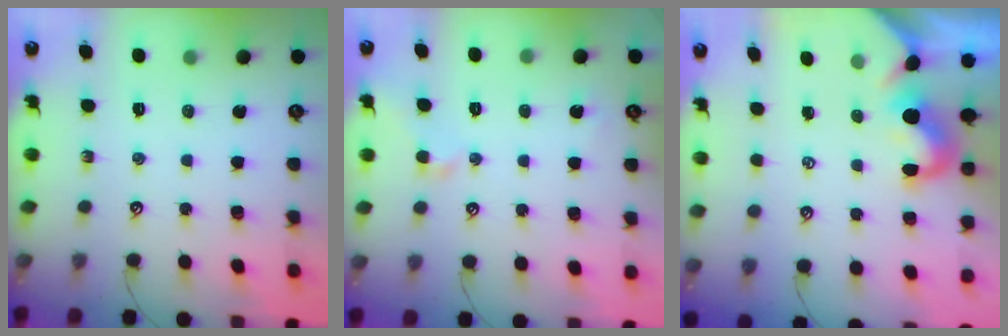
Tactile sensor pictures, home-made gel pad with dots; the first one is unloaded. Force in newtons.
{"total": 1.0, "press": 0.9, "slide": 0.3}
{"total": 0.0}